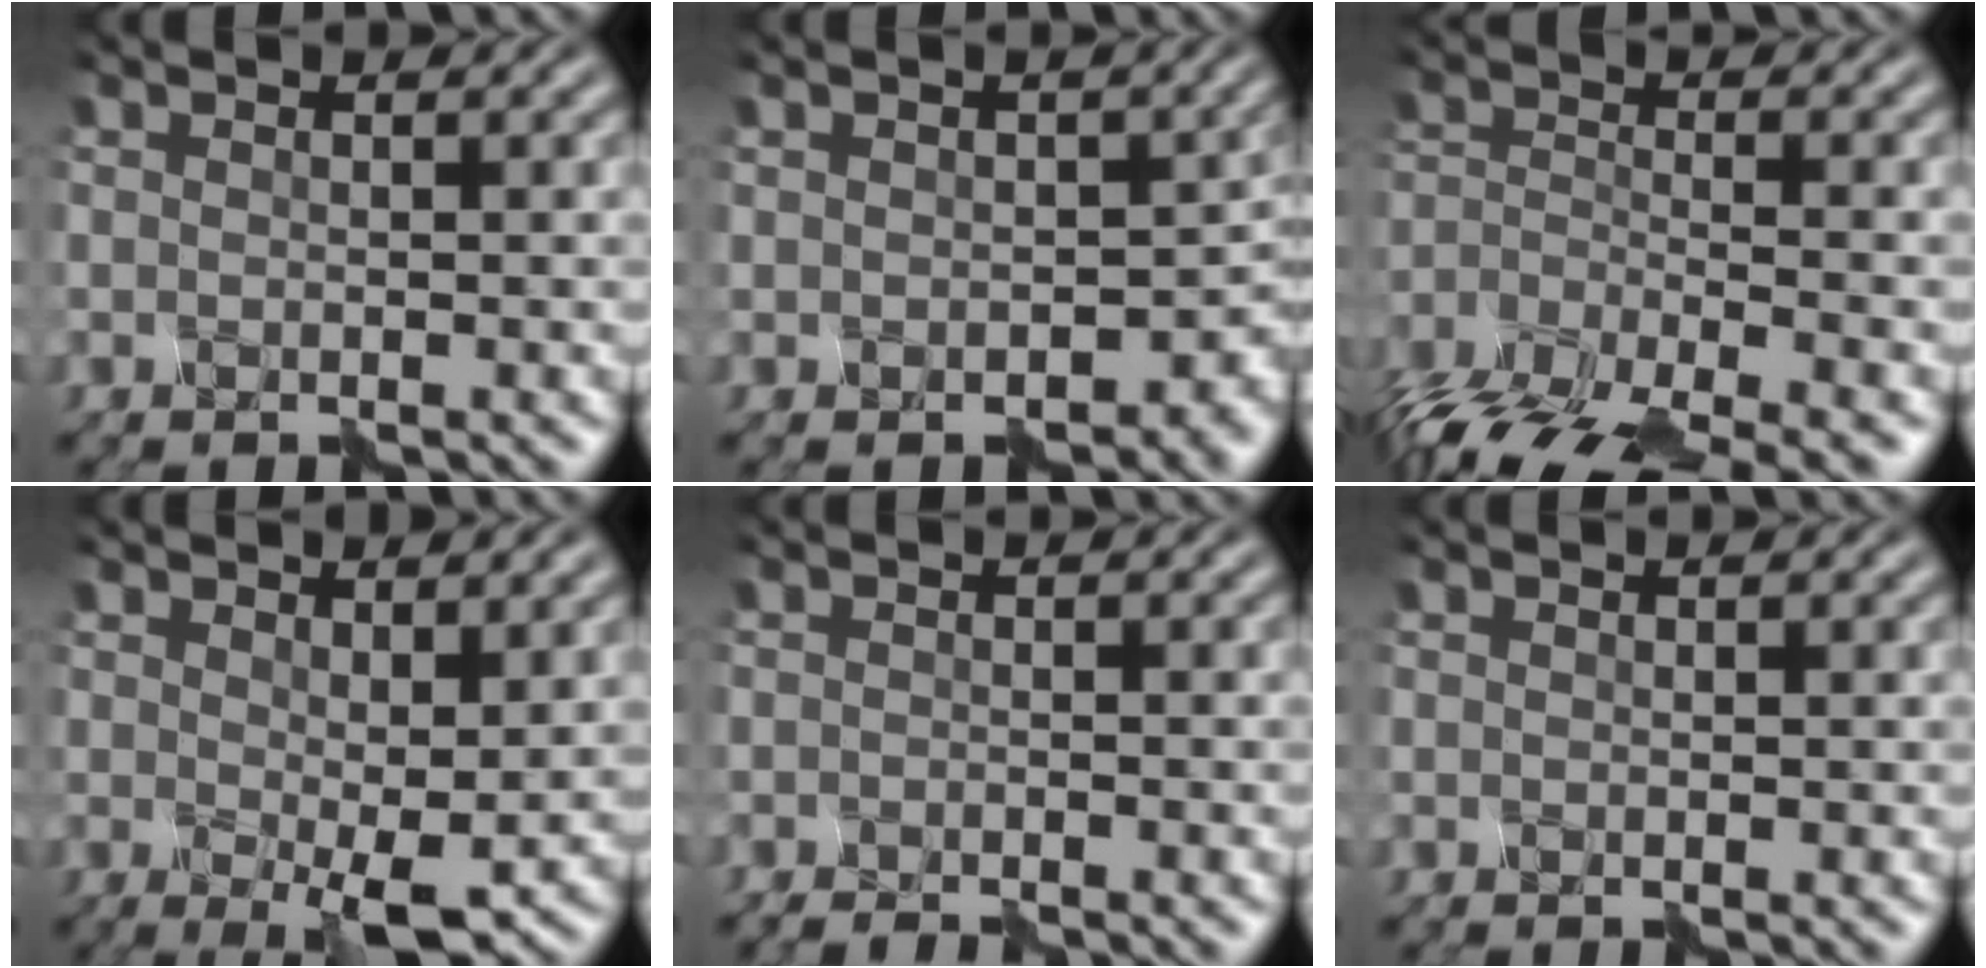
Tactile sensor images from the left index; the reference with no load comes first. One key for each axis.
{"total": 4.2, "fx": -1.7, "fy": 3.1, "fz": 2.1, "tx": -0.019, "ty": -0.019, "tz": -0.024}
{"total": 8.5, "fx": -7.1, "fy": 2.1, "fz": 4.1, "tx": -0.094, "ty": -0.014, "tz": -0.135}
{"total": 3.5, "fx": 0.4, "fy": 1.3, "fz": 3.2, "tx": -0.062, "ty": -0.007, "tz": 0.009}
{"total": 1.9, "fx": -1.8, "fy": -0.1, "fz": 0.6, "tx": -0.009, "ty": -0.002, "tz": -0.031}
{"total": 0.0}